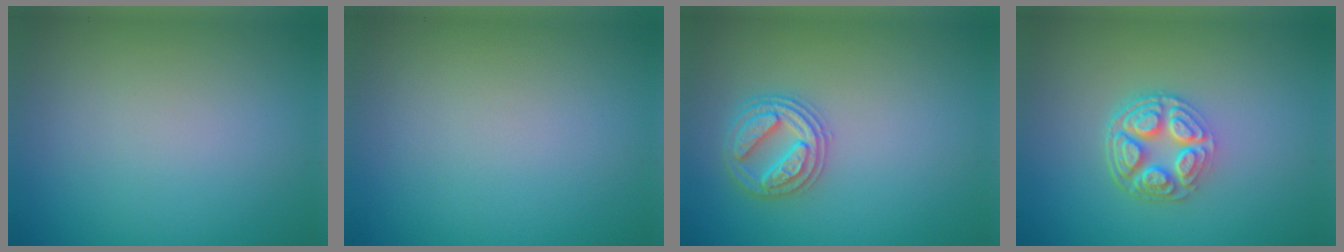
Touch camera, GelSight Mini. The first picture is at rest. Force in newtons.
{"total": 0.0}
{"total": 2.9, "press": 2.9, "slide": 0.4}
{"total": 4.9, "press": 3.7, "slide": 3.3}